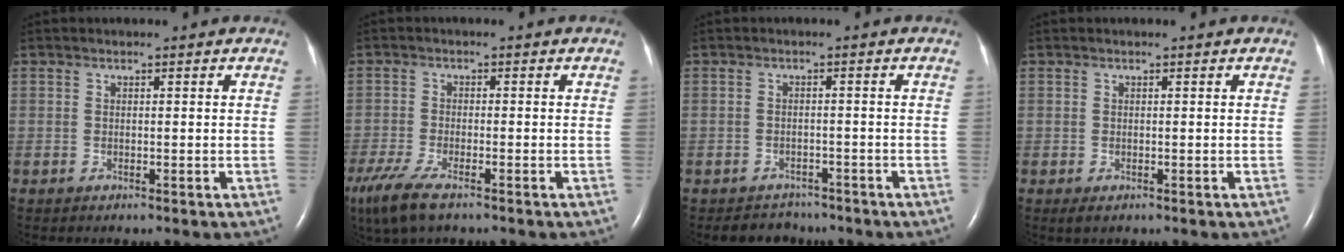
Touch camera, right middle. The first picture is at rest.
{"total": 8.0, "force": [-5.5, 2.0, 5.4], "torque": [-0.113, -0.022, -0.095]}
{"total": 3.6, "force": [-3.1, 1.8, -0.3], "torque": [-0.002, 0.005, -0.045]}
{"total": 1.0, "force": [-0.4, 0.5, 0.7], "torque": [-0.013, -0.003, -0.001]}